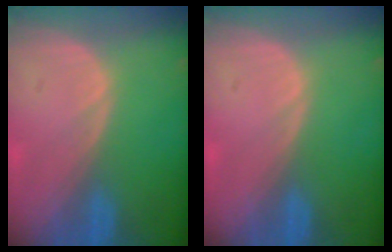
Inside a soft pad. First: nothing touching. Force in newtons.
{"total": 0.0}